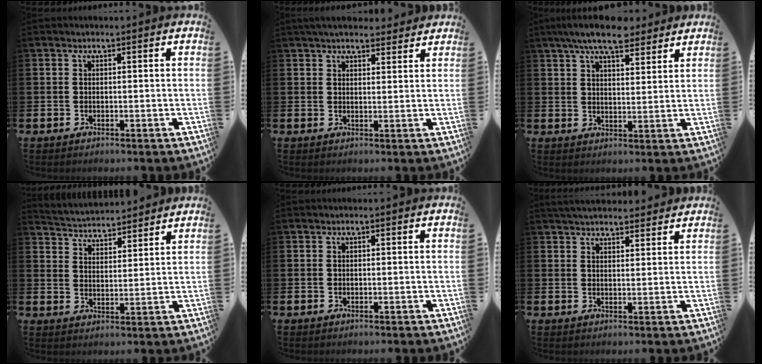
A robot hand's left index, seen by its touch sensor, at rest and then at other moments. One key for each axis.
{"total": 3.9, "fx": 3.7, "fy": 1.1, "fz": 0.7, "tx": -0.021, "ty": -0.010, "tz": 0.069}
{"total": 7.9, "fx": 6.9, "fy": 2.0, "fz": 3.4, "tx": -0.066, "ty": -0.022, "tz": 0.122}
{"total": 4.4, "fx": 4.3, "fy": 0.7, "fz": -0.3, "tx": -0.017, "ty": -0.030, "tz": 0.076}
{"total": 0.0}
{"total": 3.8, "fx": 3.7, "fy": 0.7, "fz": 0.5, "tx": -0.015, "ty": -0.013, "tz": 0.068}